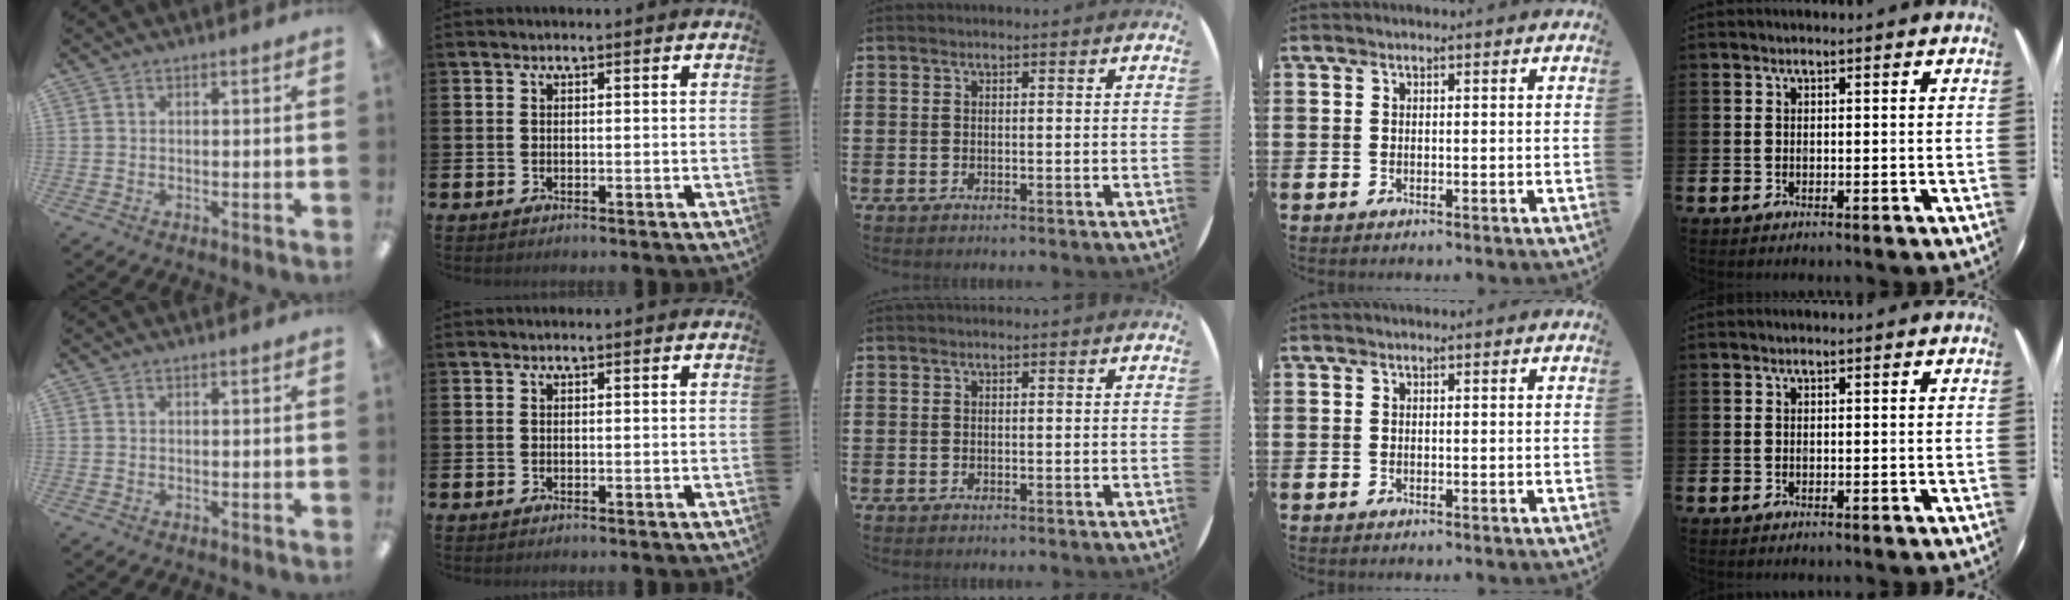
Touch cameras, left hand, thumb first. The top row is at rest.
{}